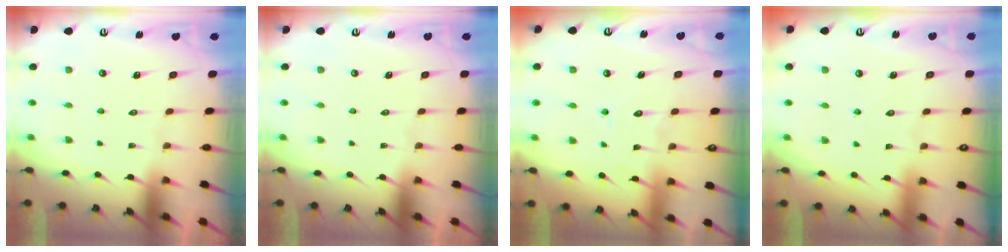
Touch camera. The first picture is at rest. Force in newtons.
{"total": 0.0}
{"total": 7.6, "press": 7.5, "slide": 0.8}
{"total": 3.0, "press": 3.0, "slide": 0.2}